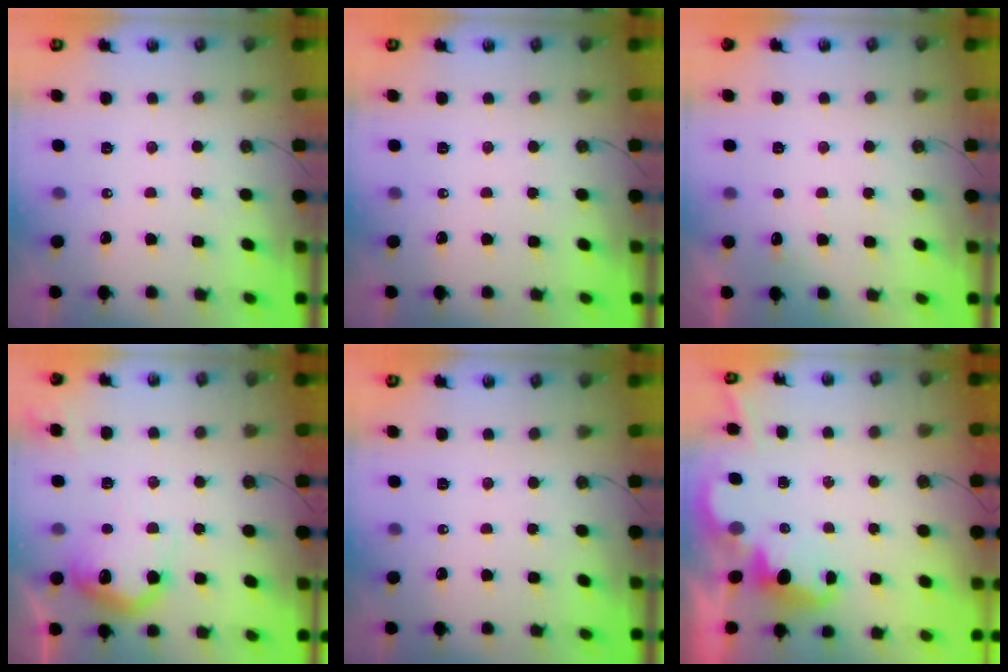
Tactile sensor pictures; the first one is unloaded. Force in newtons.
{"total": 0.0}
{"total": 3.7, "press": 3.5, "slide": 1.1}
{"total": 16.5, "press": 16.5, "slide": 1.0}
{"total": 0.0}
{"total": 2.6, "press": 2.6, "slide": 0.4}